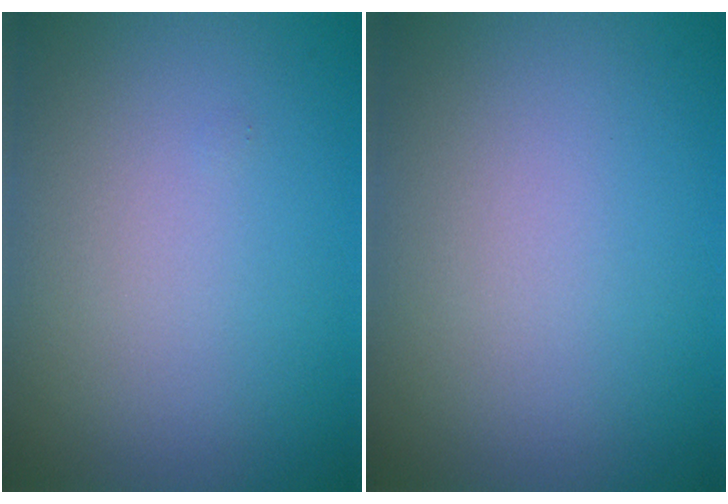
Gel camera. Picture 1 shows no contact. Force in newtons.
{"total": 0.0}